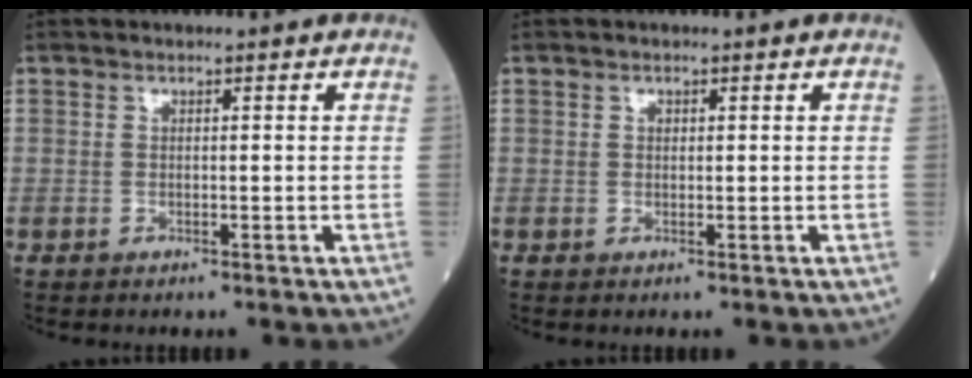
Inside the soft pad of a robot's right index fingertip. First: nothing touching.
{"total": 0.6, "force": [0.2, 0.4, 0.3], "torque": [-0.006, 0.000, 0.003]}